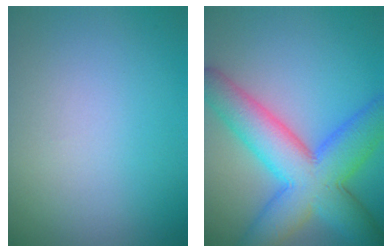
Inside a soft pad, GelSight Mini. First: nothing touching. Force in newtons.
{"total": 9.6, "press": 9.6, "slide": 0.4}